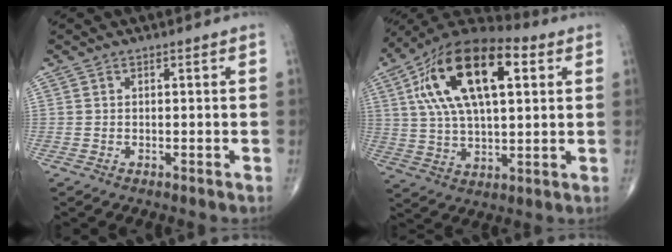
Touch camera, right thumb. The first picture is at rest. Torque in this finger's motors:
{"motor_torque": [-0.36, 4.07, 0.63, -0.08, 0.33]}